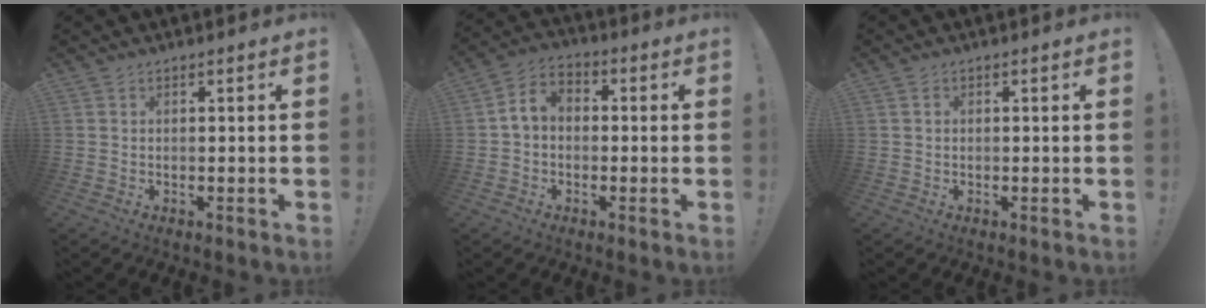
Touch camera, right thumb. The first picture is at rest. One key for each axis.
{"total": 6.4, "fx": -0.2, "fy": 4.7, "fz": 4.3, "tx": -0.098, "ty": 0.014, "tz": -0.002}
{"total": 0.8, "fx": 0.2, "fy": 0.7, "fz": 0.3, "tx": -0.013, "ty": 0.006, "tz": 0.006}